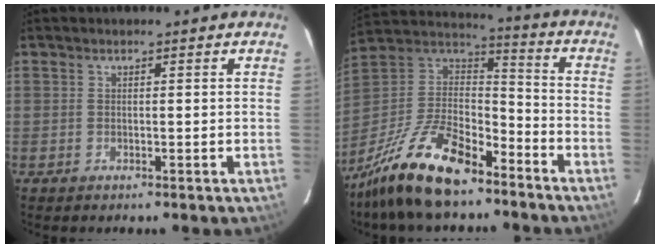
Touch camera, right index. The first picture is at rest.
{"total": 20.6, "force": [-14.7, 7.8, 12.1], "torque": [-0.256, -0.005, -0.262]}